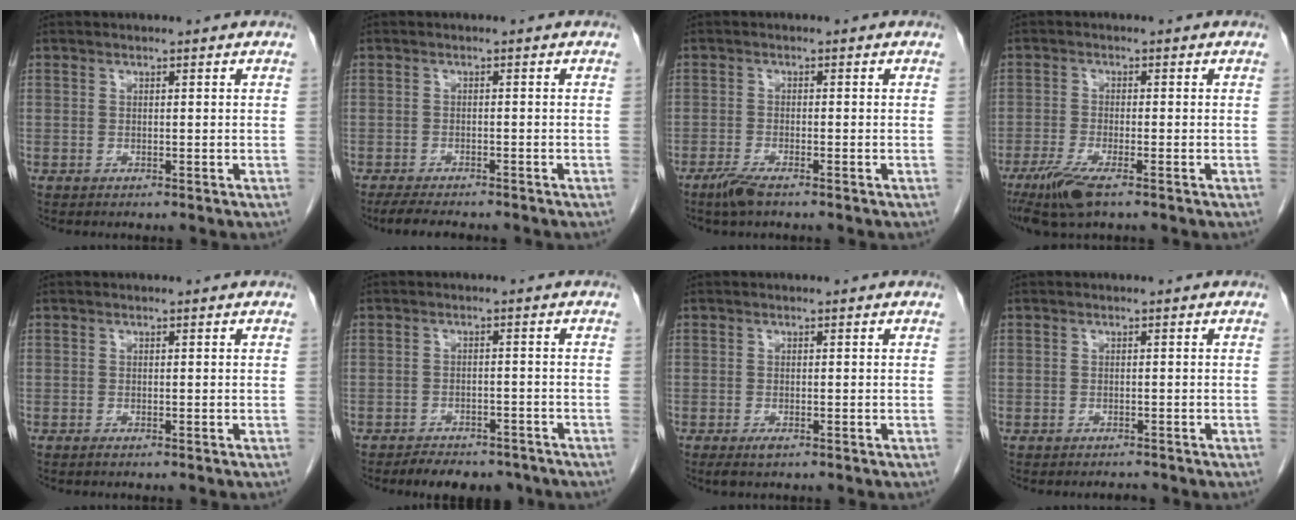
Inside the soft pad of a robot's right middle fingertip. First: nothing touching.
{"total": 6.4, "force": [-5.5, 1.3, 3.0], "torque": [-0.048, -0.012, -0.082]}
{"total": 3.1, "force": [-2.2, 0.4, 2.0], "torque": [-0.048, -0.006, -0.044]}
{"total": 6.2, "force": [-4.0, 0.9, 4.6], "torque": [-0.093, -0.017, -0.072]}
{"total": 0.0}
{"total": 7.5, "force": [-6.4, 3.1, 2.6], "torque": [-0.033, 0.001, -0.081]}
{"total": 1.4, "force": [-0.8, 0.4, 1.1], "torque": [-0.021, -0.003, -0.010]}
{"total": 0.8, "force": [-0.8, 0.1, -0.1], "torque": [-0.006, -0.006, -0.011]}